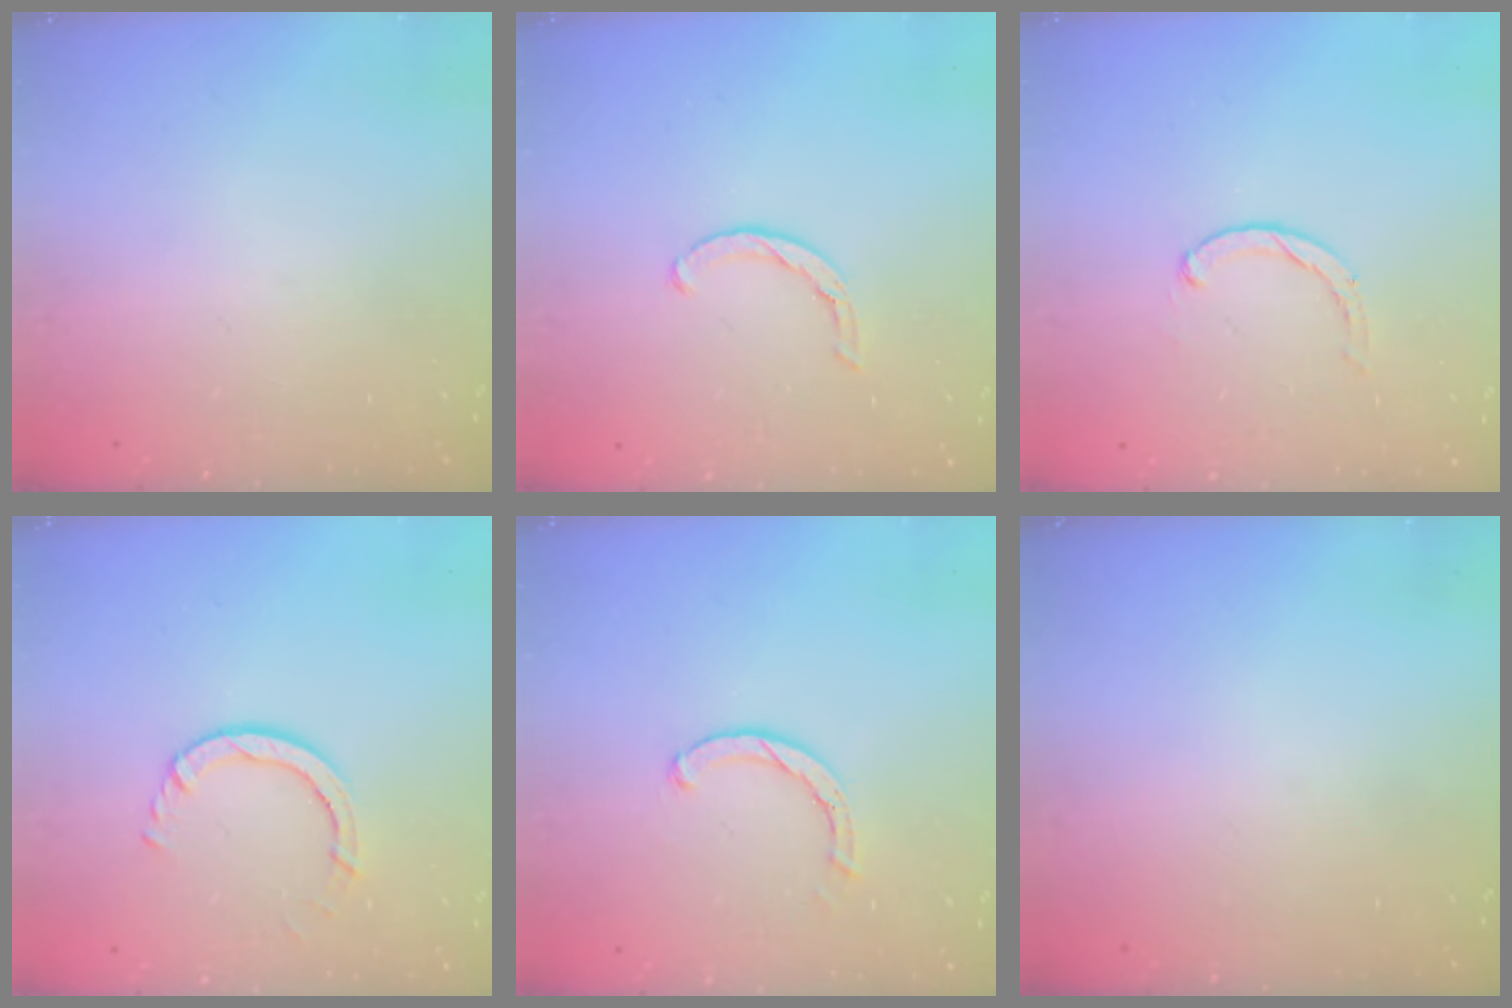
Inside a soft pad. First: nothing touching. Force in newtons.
{"total": 3.4, "press": 3.4, "slide": 0.7}
{"total": 0.6, "press": 0.6, "slide": 0.2}
{"total": 3.8, "press": 3.8, "slide": 0.5}
{"total": 2.0, "press": 2.0, "slide": 0.2}
{"total": 0.0}